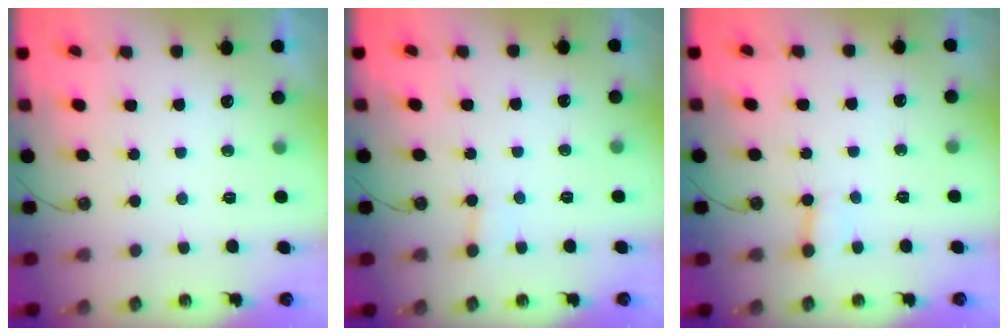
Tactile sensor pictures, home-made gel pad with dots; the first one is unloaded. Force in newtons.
{"total": 3.9, "press": 3.9, "slide": 0.3}
{"total": 1.9, "press": 1.9, "slide": 0.1}